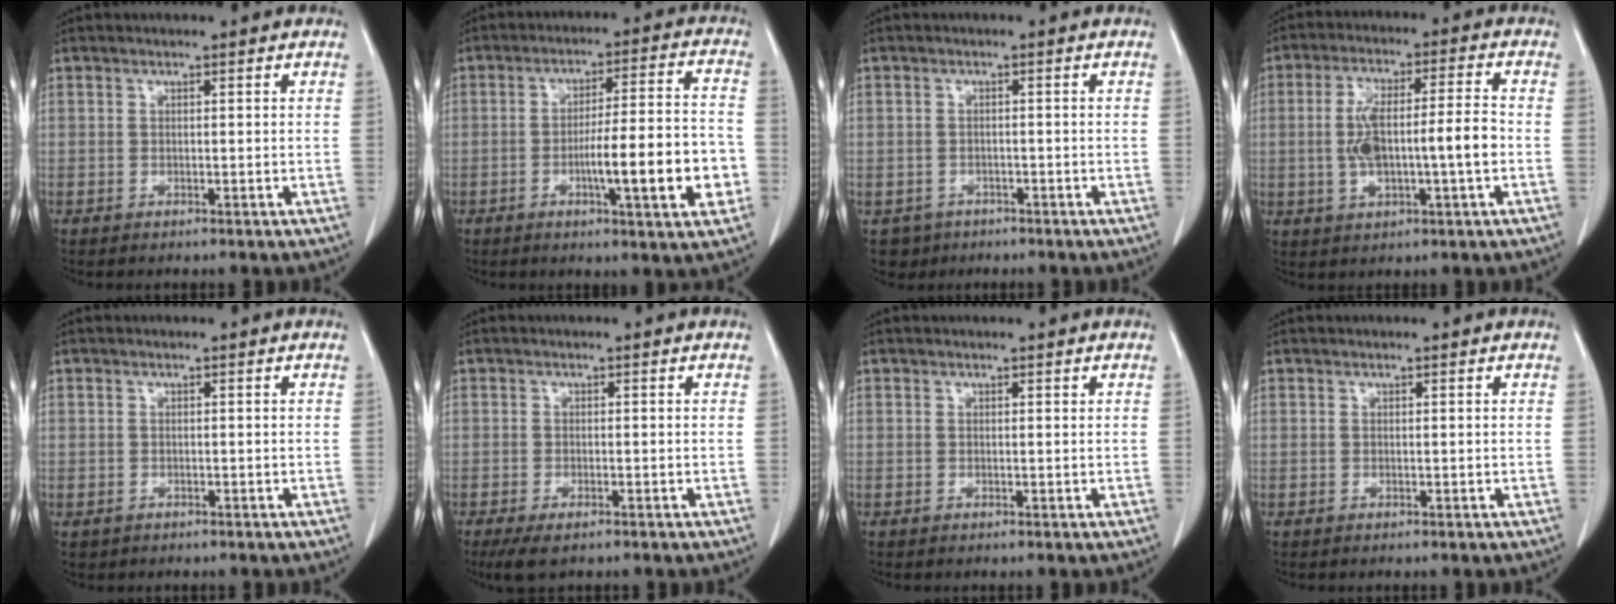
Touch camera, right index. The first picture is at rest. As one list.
[{"total": 13.3, "force": [-3.8, 1.2, 12.7], "torque": [-0.192, 0.006, -0.057]}, {"total": 3.5, "force": [-2.0, 2.9, -0.1], "torque": [0.006, 0.009, -0.027]}, {"total": 10.5, "force": [-1.2, 1.7, 10.3], "torque": [-0.194, 0.018, -0.020]}, {"total": 1.0, "force": [-0.3, 0.9, 0.0], "torque": [-0.005, 0.005, 0.001]}, {"total": 3.5, "force": [-2.3, 1.2, 2.4], "torque": [-0.043, -0.008, -0.032]}, {"total": 0.0}, {"total": 0.0}]